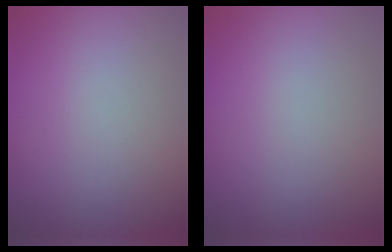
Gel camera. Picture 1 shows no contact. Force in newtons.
{"total": 0.0}